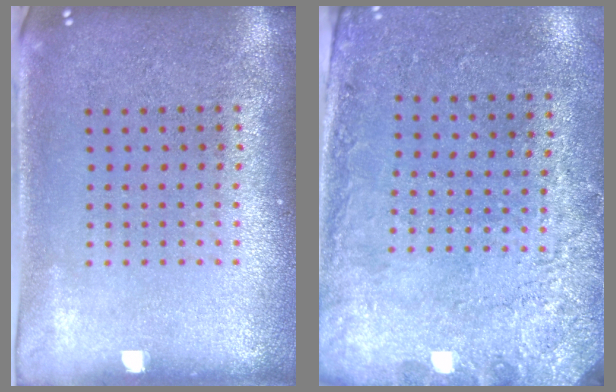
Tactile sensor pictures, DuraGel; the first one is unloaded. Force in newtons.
{"total": 2.7, "press": 2.0, "slide": 1.8}